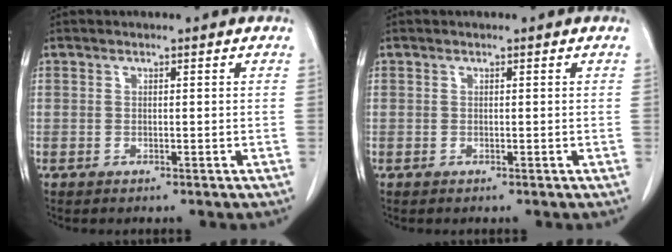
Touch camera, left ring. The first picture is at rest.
{"total": 0.0}